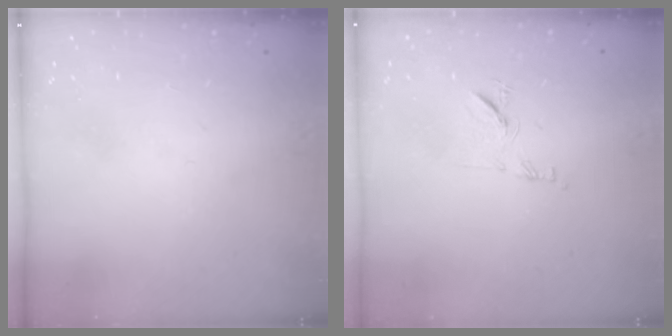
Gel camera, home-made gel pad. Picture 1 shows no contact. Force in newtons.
{"total": 7.5, "press": 7.5, "slide": 0.8}